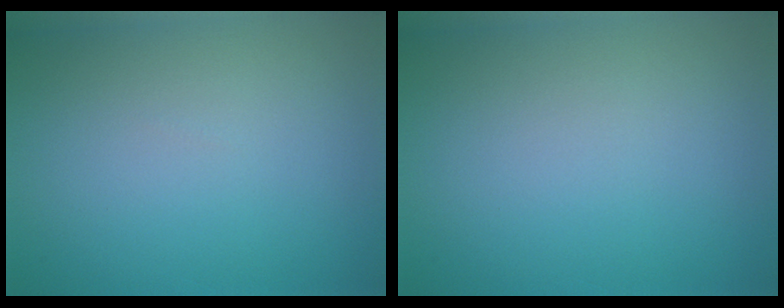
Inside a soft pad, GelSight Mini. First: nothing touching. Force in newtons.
{"total": 0.0}